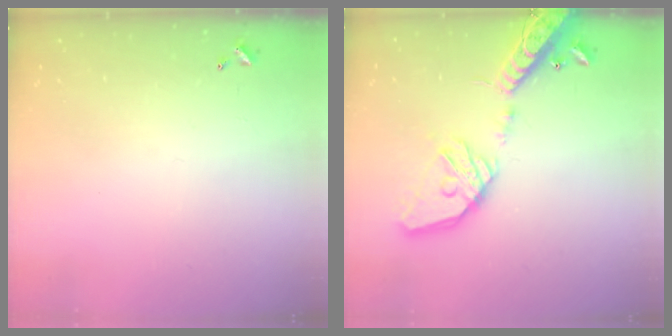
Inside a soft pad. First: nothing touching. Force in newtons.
{"total": 21.3, "press": 20.9, "slide": 3.7}